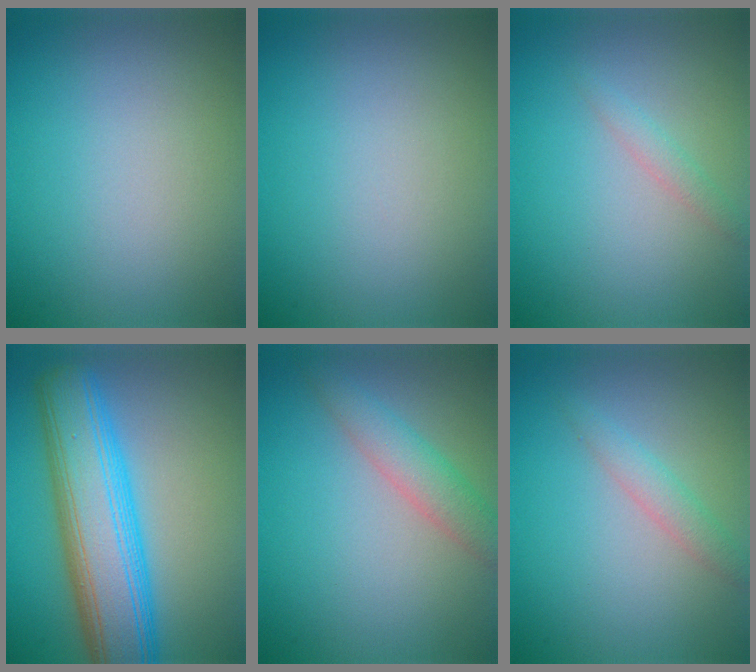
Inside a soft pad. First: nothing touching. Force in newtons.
{"total": 0.0}
{"total": 1.1, "press": 1.1, "slide": 0.1}
{"total": 10.4, "press": 10.4, "slide": 0.2}
{"total": 2.9, "press": 2.9, "slide": 0.1}
{"total": 1.8, "press": 1.8, "slide": 0.0}